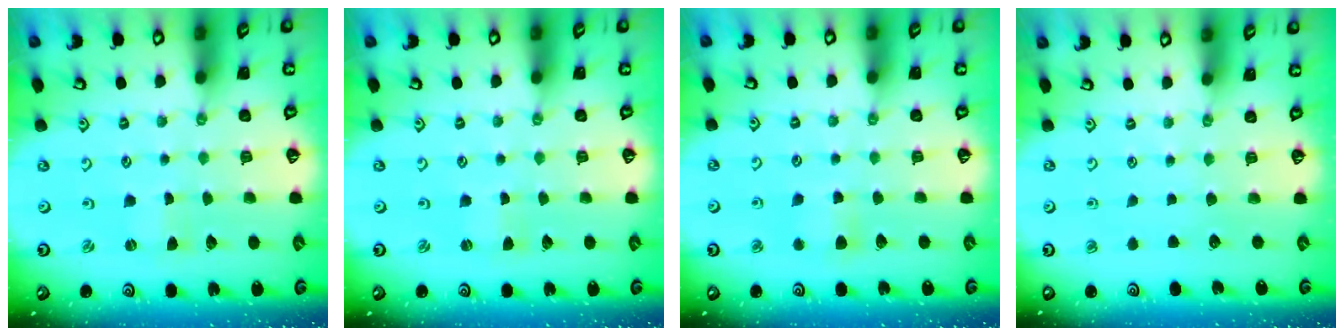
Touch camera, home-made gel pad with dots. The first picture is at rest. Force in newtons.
{"total": 0.7, "press": 0.7, "slide": 0.2}
{"total": 5.2, "press": 5.2, "slide": 0.6}
{"total": 0.0}